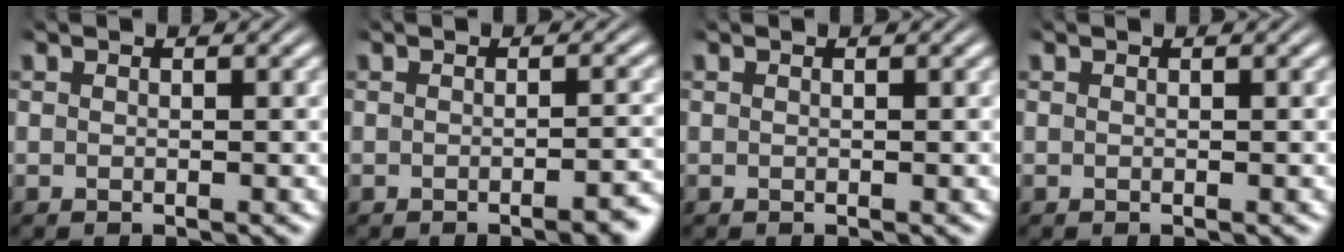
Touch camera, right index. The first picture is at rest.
{"total": 2.3, "force": [-1.8, 0.6, 1.3], "torque": [-0.013, 0.008, -0.033]}
{"total": 0.0}
{"total": 0.0}